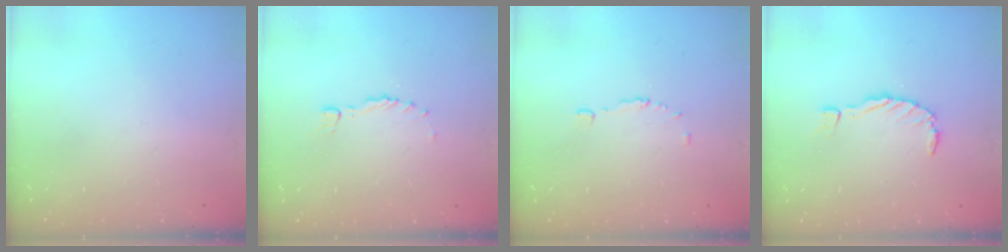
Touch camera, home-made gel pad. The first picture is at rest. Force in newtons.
{"total": 0.0}
{"total": 4.5, "press": 4.5, "slide": 0.5}
{"total": 0.0}